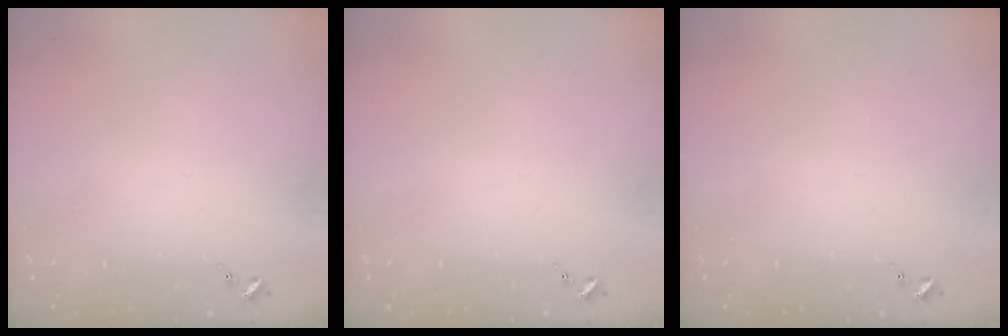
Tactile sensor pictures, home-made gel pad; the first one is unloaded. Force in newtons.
{"total": 0.0}
{"total": 0.0}